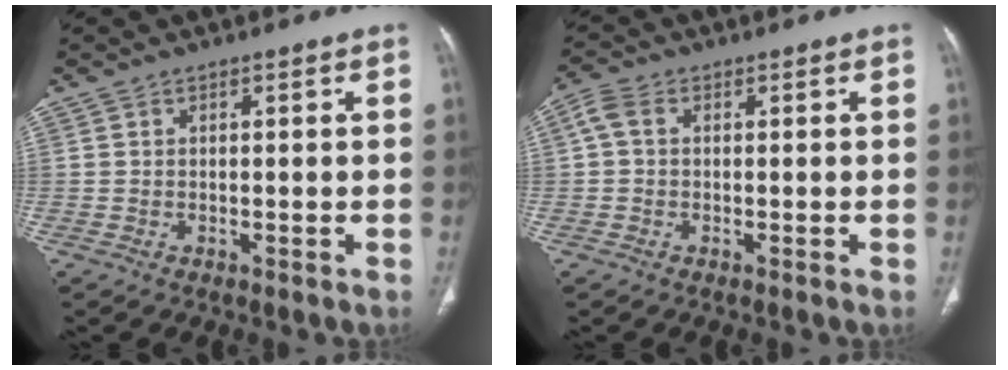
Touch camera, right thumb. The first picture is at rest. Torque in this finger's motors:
{"motor_torque": [0.44, 0.42, 0.07, -0.08, 0.07]}